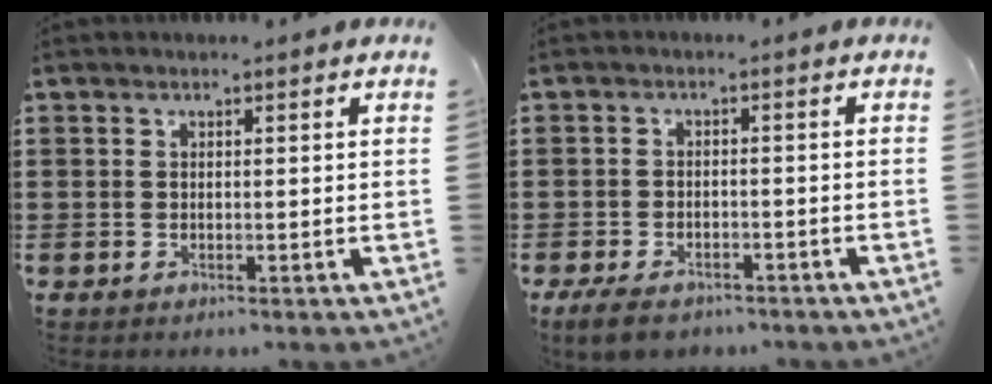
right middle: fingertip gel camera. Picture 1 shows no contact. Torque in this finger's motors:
{"motor_torque": [0.51, -0.47, 0.11, 0.03]}